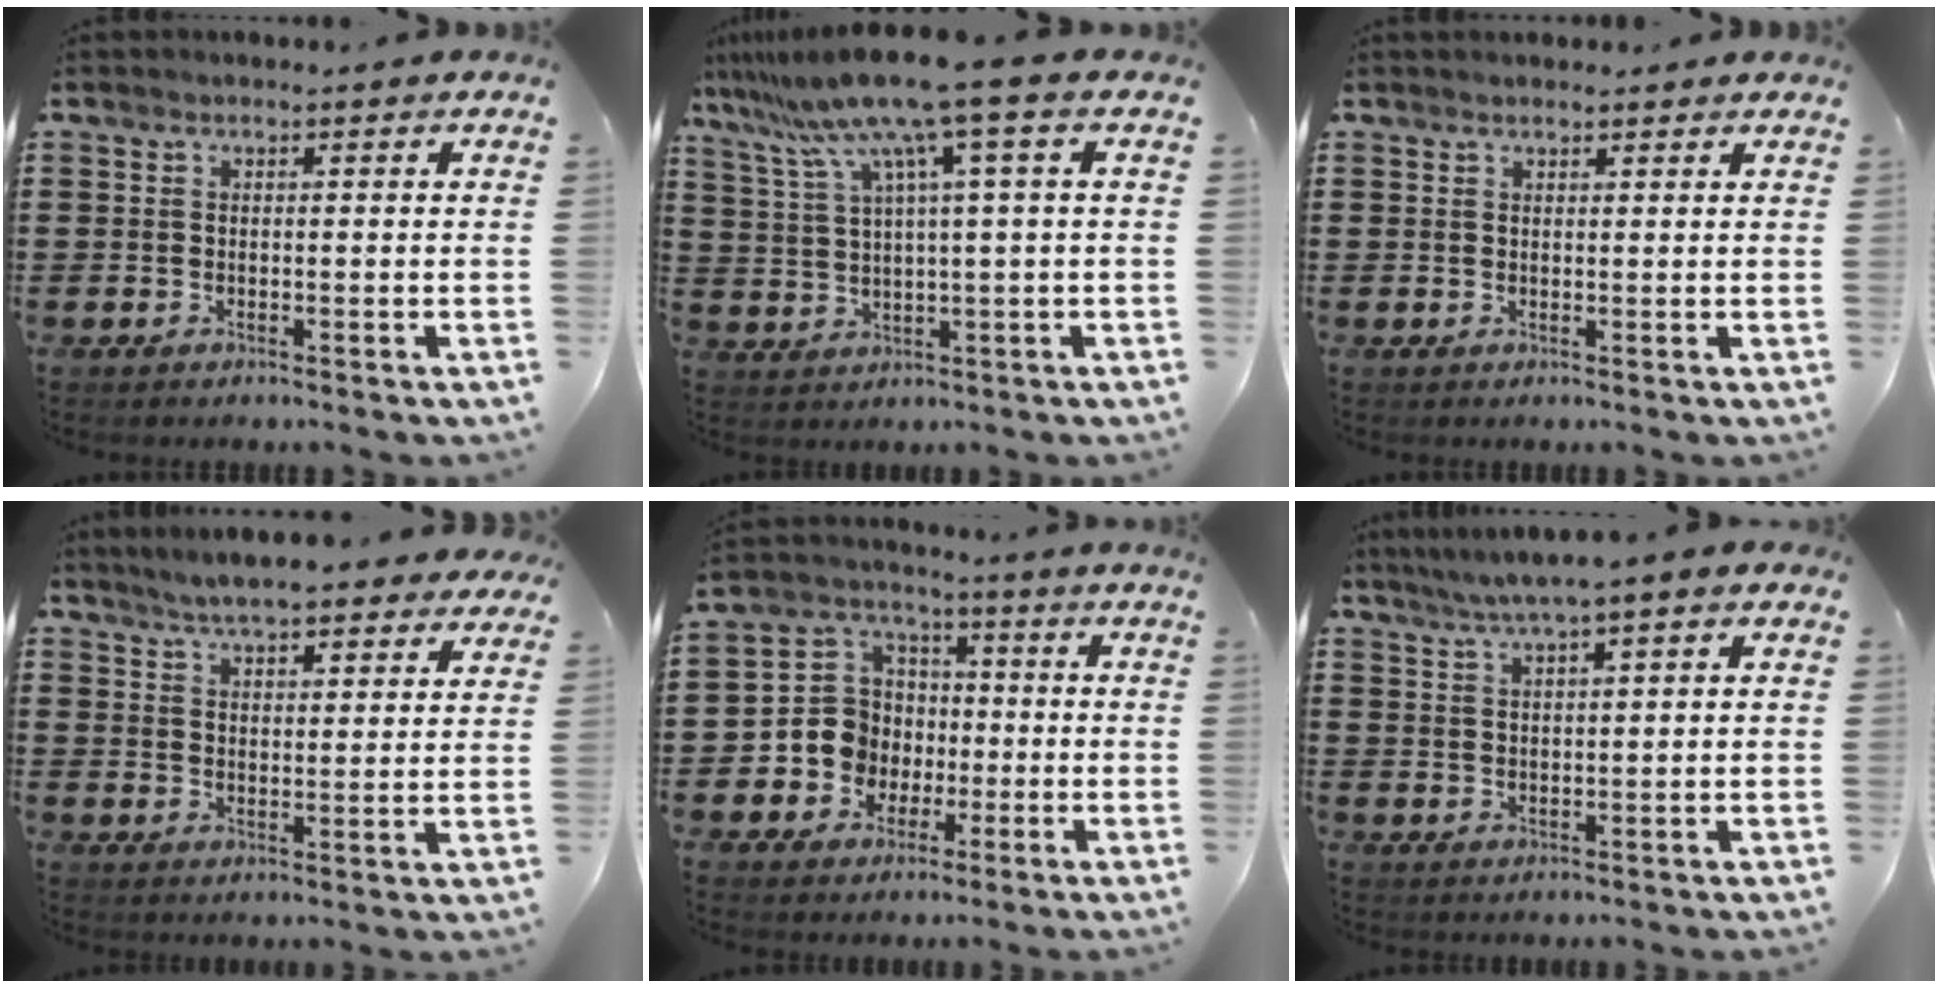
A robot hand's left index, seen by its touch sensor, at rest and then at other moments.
{"total": 10.4, "force": [6.1, -0.8, 8.4], "torque": [-0.194, -0.031, 0.096]}
{"total": 1.2, "force": [1.1, 0.5, -0.1], "torque": [-0.001, 0.002, 0.022]}
{"total": 5.4, "force": [5.2, 0.6, 1.4], "torque": [-0.047, -0.017, 0.093]}
{"total": 8.1, "force": [-1.4, 7.8, 1.9], "torque": [-0.082, 0.010, -0.026]}
{"total": 3.6, "force": [2.5, -0.1, 2.6], "torque": [-0.055, -0.001, 0.044]}